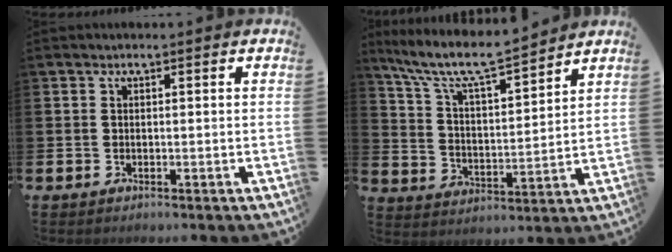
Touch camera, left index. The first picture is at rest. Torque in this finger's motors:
{"motor_torque": [0.94, -1.19, 0.42, 0.20]}